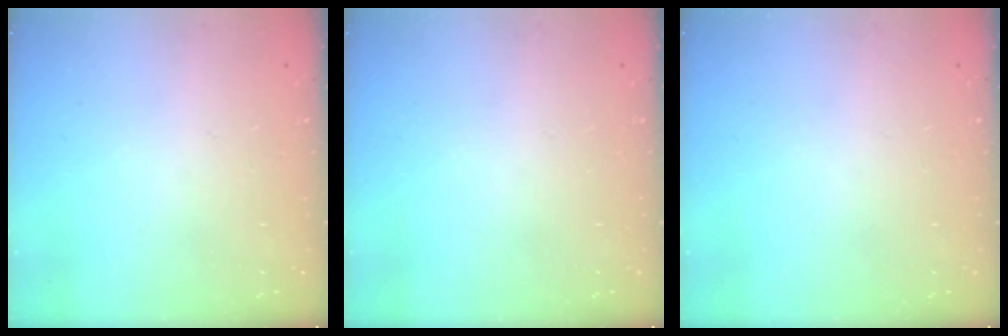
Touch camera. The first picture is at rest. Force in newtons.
{"total": 0.0}
{"total": 0.0}